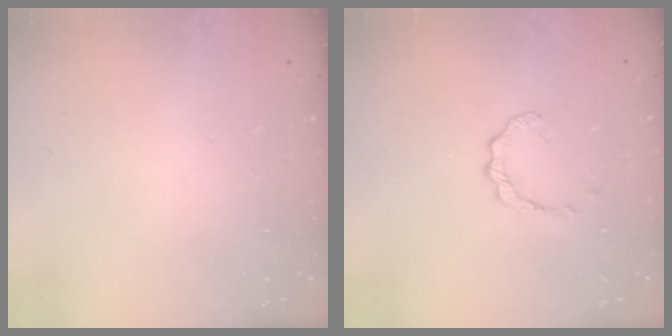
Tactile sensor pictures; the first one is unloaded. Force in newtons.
{"total": 1.8, "press": 1.8, "slide": 0.3}